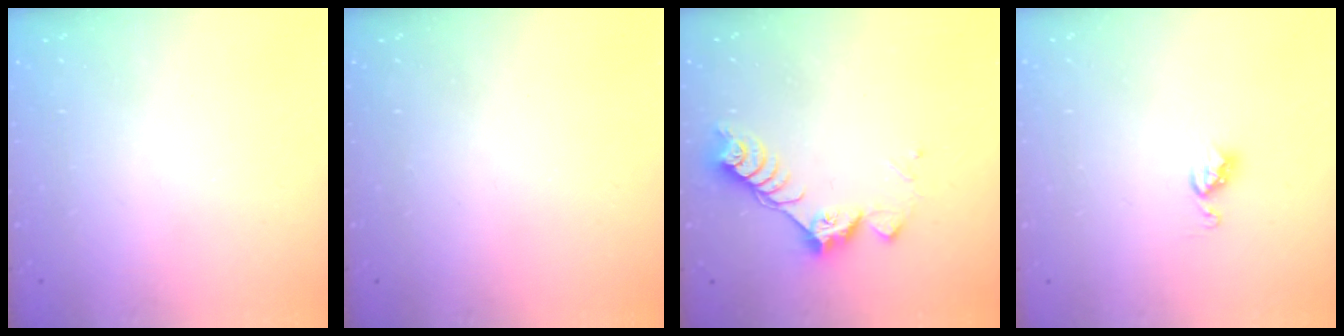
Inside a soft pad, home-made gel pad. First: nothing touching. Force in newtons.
{"total": 0.0}
{"total": 9.8, "press": 9.7, "slide": 1.1}
{"total": 5.1, "press": 5.0, "slide": 0.5}